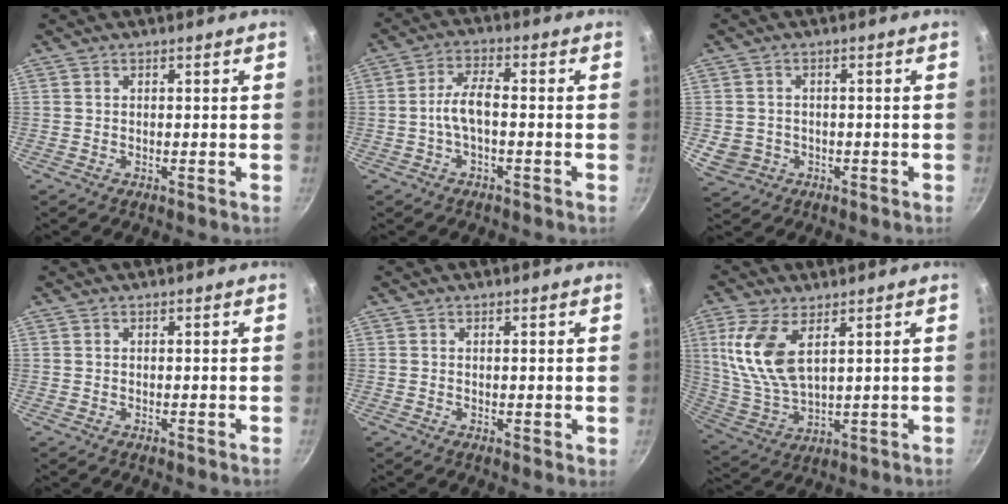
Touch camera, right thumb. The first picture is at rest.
{"total": 5.6, "force": [-1.2, 2.2, 5.0], "torque": [-0.102, 0.027, -0.029]}
{"total": 5.1, "force": [-1.1, 4.5, 2.1], "torque": [-0.030, 0.012, -0.008]}
{"total": 0.0}
{"total": 1.0, "force": [0.2, 0.3, 0.9], "torque": [-0.012, -0.002, 0.001]}
{"total": 12.7, "force": [4.7, 6.2, 10.1], "torque": [-0.207, -0.020, 0.104]}